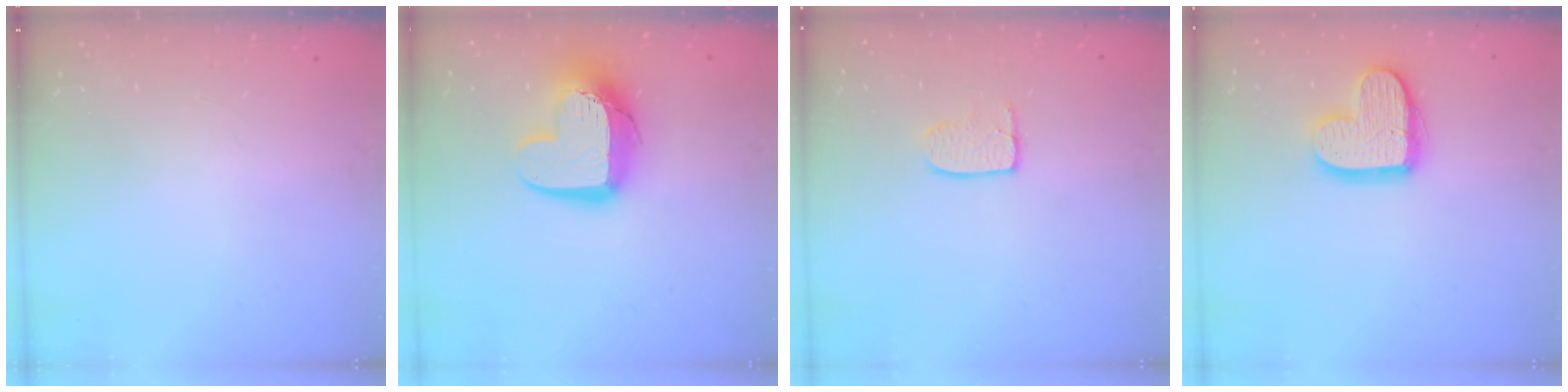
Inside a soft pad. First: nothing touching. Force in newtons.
{"total": 13.3, "press": 13.3, "slide": 1.4}
{"total": 5.9, "press": 5.9, "slide": 0.4}
{"total": 14.4, "press": 14.3, "slide": 1.0}